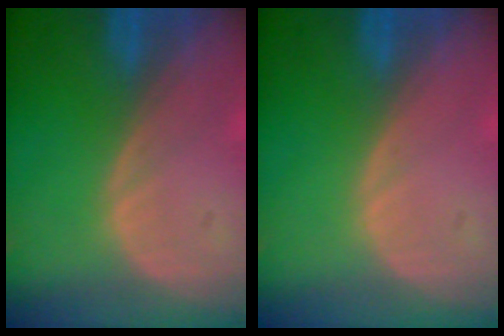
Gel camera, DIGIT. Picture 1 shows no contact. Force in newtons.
{"total": 0.0}